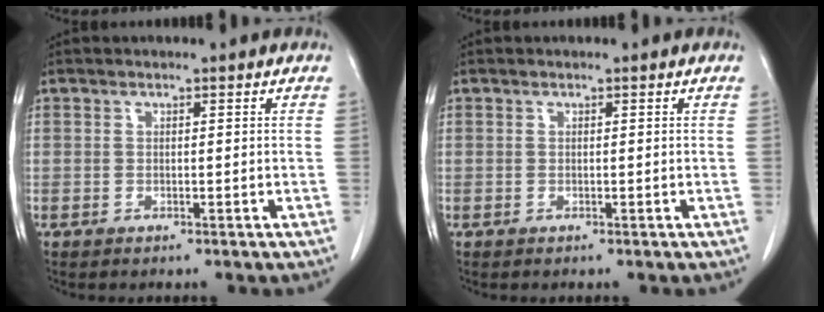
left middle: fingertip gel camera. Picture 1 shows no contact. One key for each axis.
{"total": 0.0}